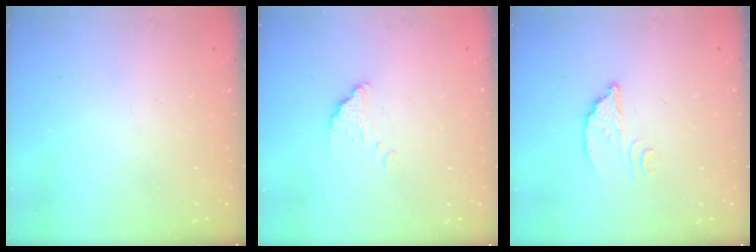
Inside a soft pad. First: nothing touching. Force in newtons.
{"total": 1.6, "press": 1.6, "slide": 0.1}
{"total": 3.3, "press": 3.3, "slide": 0.2}